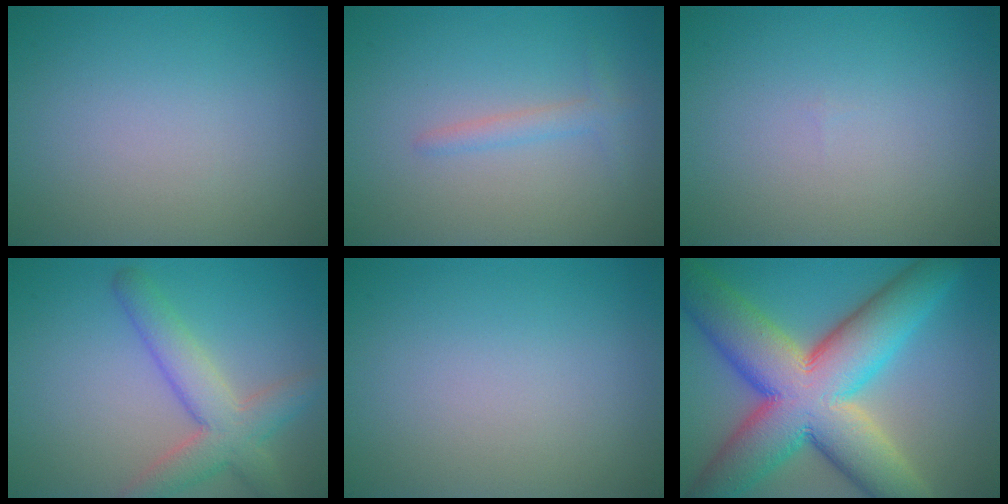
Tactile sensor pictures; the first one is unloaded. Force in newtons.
{"total": 1.5, "press": 1.5, "slide": 0.1}
{"total": 0.0}
{"total": 5.1, "press": 5.1, "slide": 0.2}
{"total": 0.0}
{"total": 15.4, "press": 15.3, "slide": 0.8}